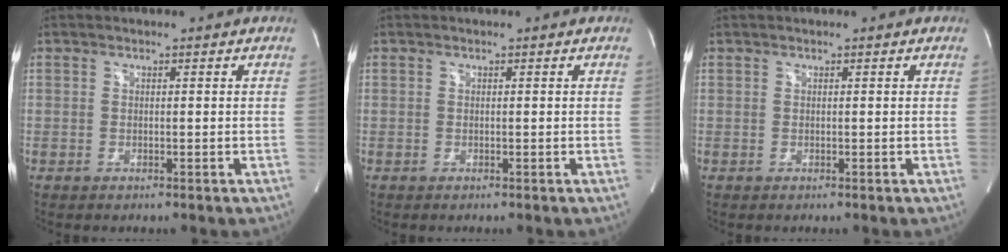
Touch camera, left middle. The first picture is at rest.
{"total": 0.0}
{"total": 0.0}